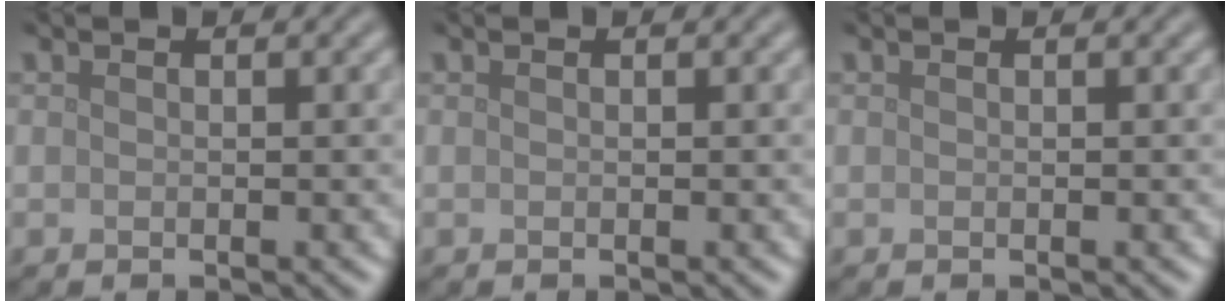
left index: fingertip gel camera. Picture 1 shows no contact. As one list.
[{"total": 0.0}, {"total": 0.0}]